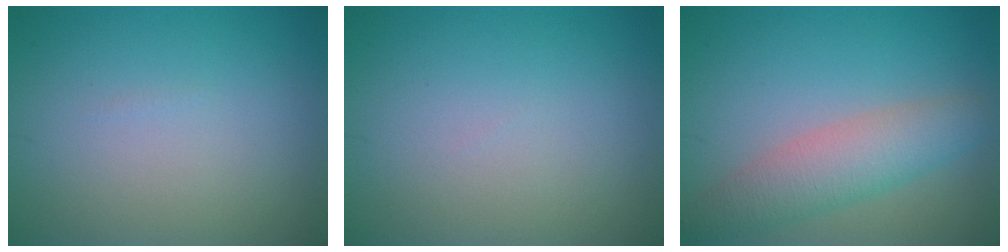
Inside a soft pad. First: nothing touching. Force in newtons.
{"total": 0.0}
{"total": 4.5, "press": 4.5, "slide": 0.2}